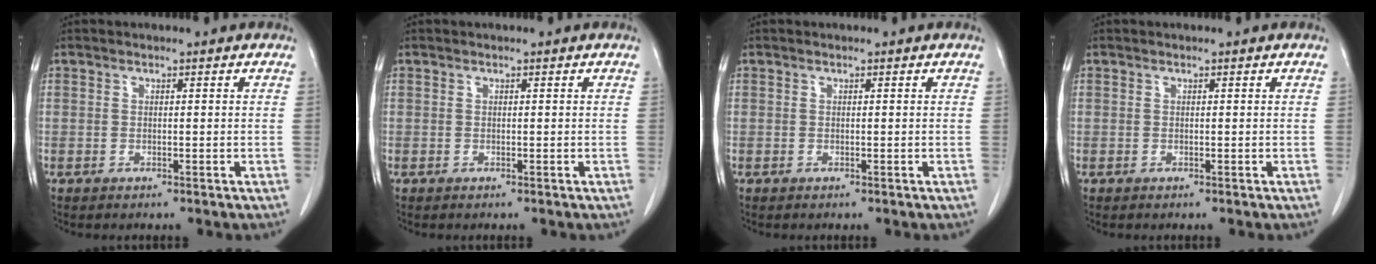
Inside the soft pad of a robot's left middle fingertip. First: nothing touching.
{"total": 0.0}
{"total": 0.0}
{"total": 0.0}